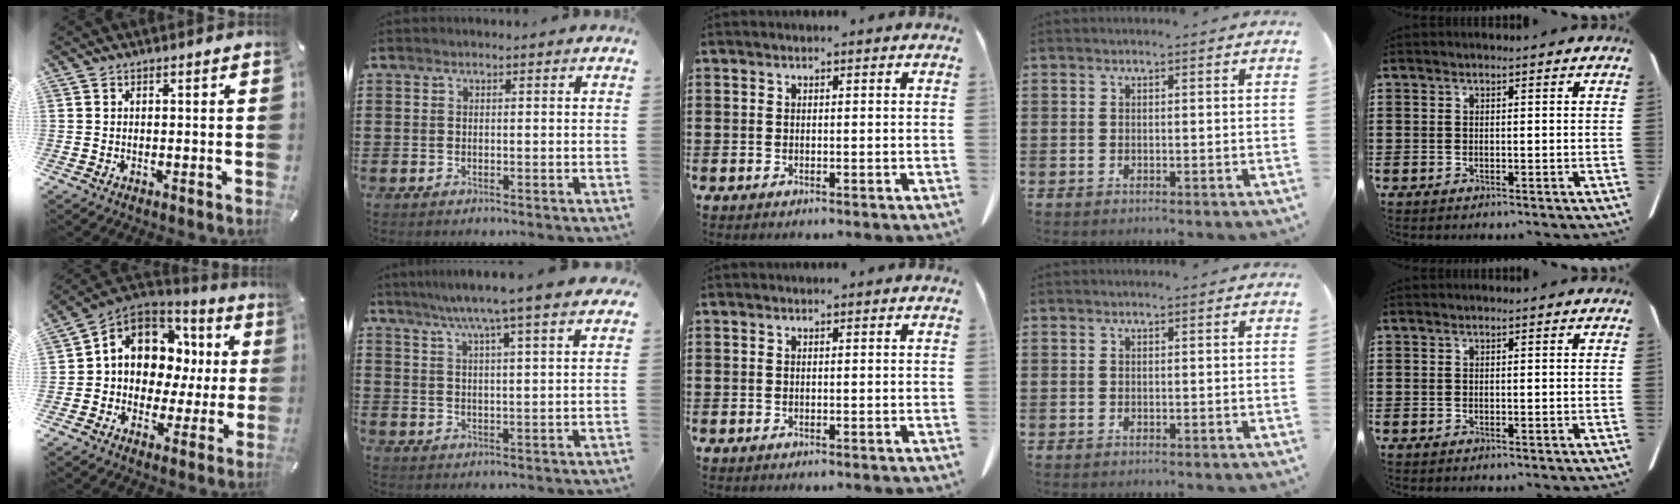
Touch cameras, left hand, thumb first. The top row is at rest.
{"thumb": {"total": 11.8, "force": [3.1, 10.1, 5.1], "torque": [-0.100, -0.015, 0.065]}, "index": {"total": 6.9, "force": [5.3, -0.1, 4.4], "torque": [-0.099, -0.017, 0.089]}}